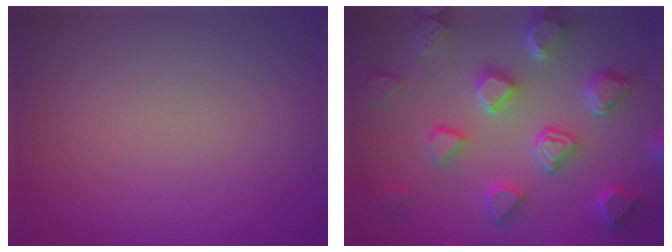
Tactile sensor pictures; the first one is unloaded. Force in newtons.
{"total": 7.0, "press": 5.7, "slide": 4.1}